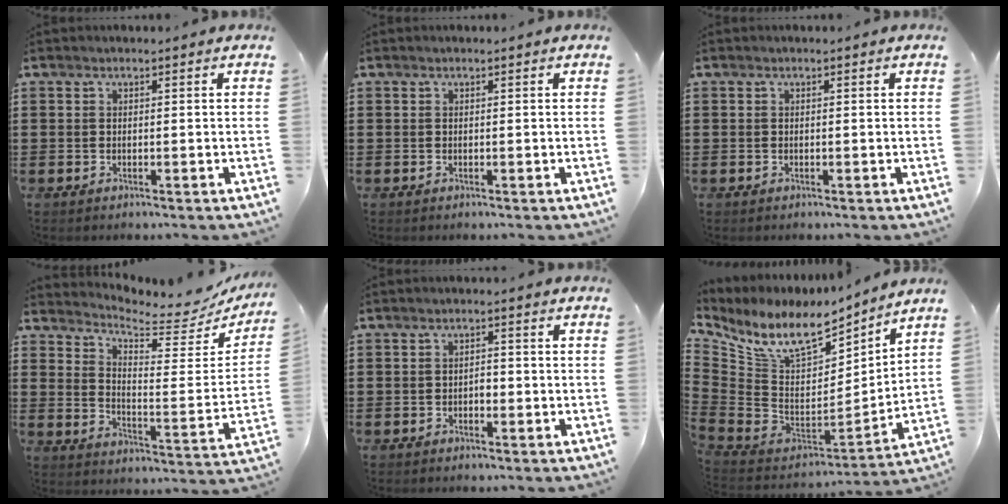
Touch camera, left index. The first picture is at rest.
{"total": 0.0}
{"total": 0.0}
{"total": 5.1, "force": [4.8, 0.8, 1.7], "torque": [-0.062, -0.042, 0.079]}
{"total": 1.3, "force": [-0.4, 0.7, 1.0], "torque": [-0.022, 0.001, -0.008]}
{"total": 10.7, "force": [7.2, 4.8, 6.3], "torque": [-0.154, -0.050, 0.127]}